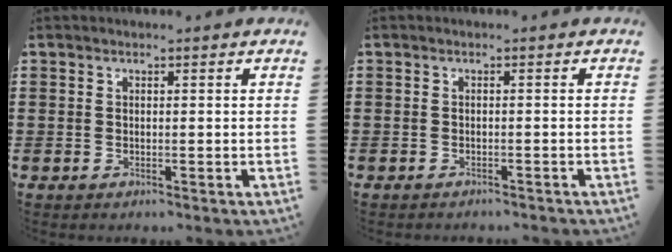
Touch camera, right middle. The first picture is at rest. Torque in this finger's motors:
{"motor_torque": [0.21, -0.05, 0.13, 0.08]}